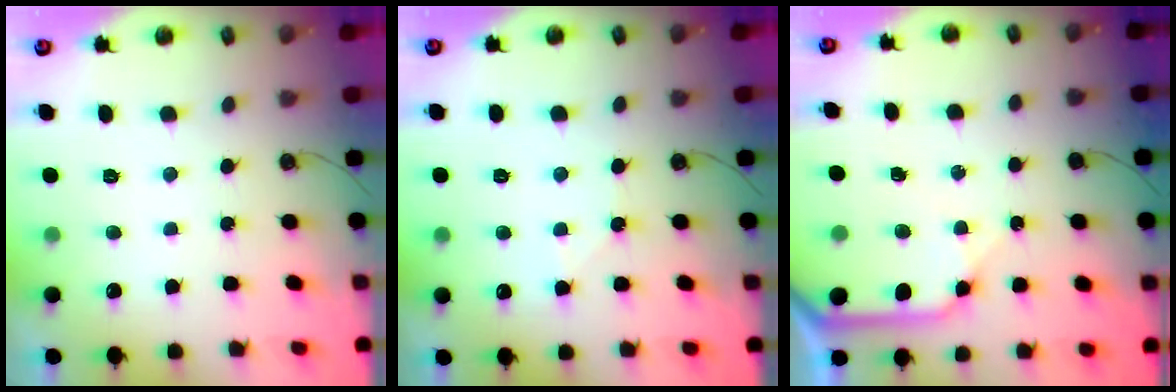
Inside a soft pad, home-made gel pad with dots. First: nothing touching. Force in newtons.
{"total": 4.9, "press": 4.8, "slide": 0.7}
{"total": 11.1, "press": 11.0, "slide": 1.4}